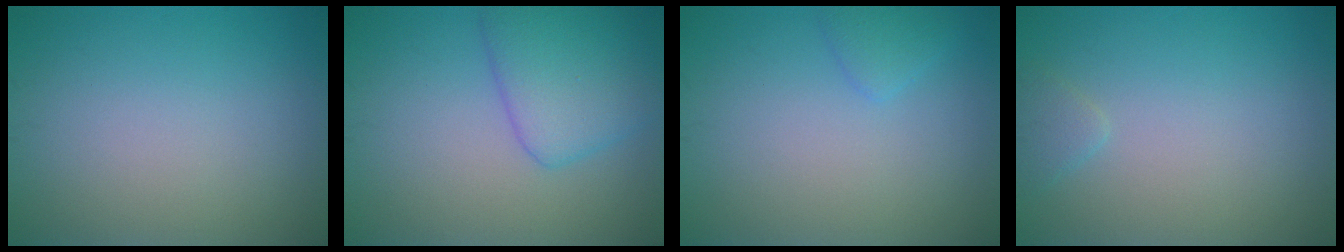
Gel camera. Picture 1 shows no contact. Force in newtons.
{"total": 4.8, "press": 4.8, "slide": 0.1}
{"total": 1.3, "press": 1.3, "slide": 0.0}
{"total": 1.0, "press": 1.0, "slide": 0.1}